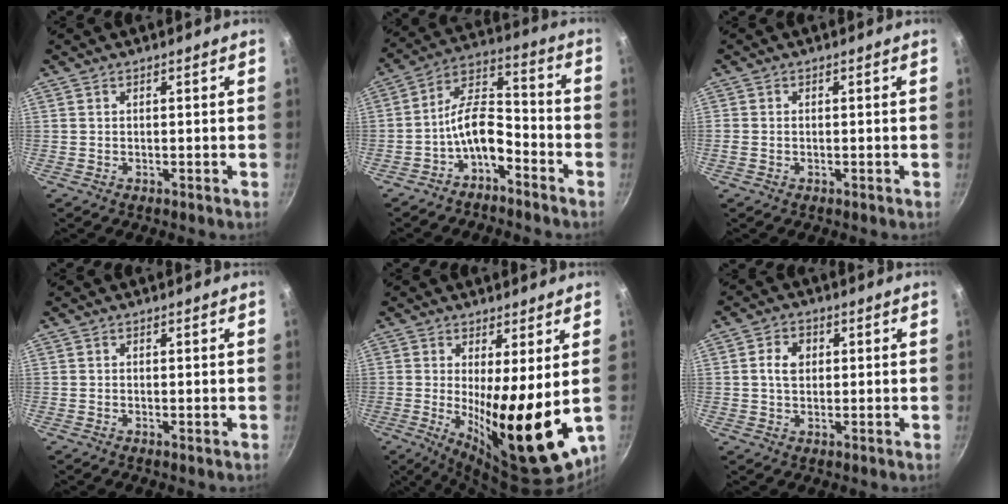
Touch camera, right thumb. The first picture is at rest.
{"total": 9.7, "force": [-5.2, 4.9, 6.5], "torque": [-0.109, 0.070, -0.099]}
{"total": 0.9, "force": [-0.1, 0.7, 0.5], "torque": [-0.013, 0.002, -0.002]}
{"total": 0.0}
{"total": 17.6, "force": [-0.5, 4.7, 17.0], "torque": [-0.236, -0.037, 0.009]}
{"total": 4.7, "force": [0.7, 3.5, 3.0], "torque": [-0.037, 0.006, 0.009]}